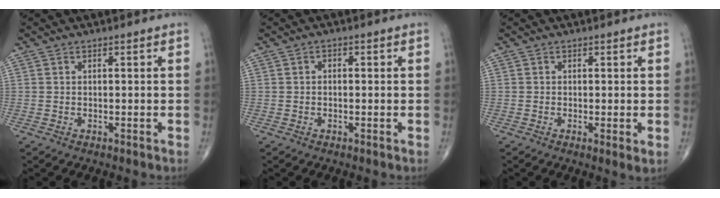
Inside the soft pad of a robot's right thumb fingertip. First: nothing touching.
{"total": 1.1, "force": [0.1, 0.7, 0.8], "torque": [-0.011, 0.003, -0.002]}
{"total": 1.9, "force": [-0.2, 0.3, 1.8], "torque": [-0.039, -0.009, -0.008]}